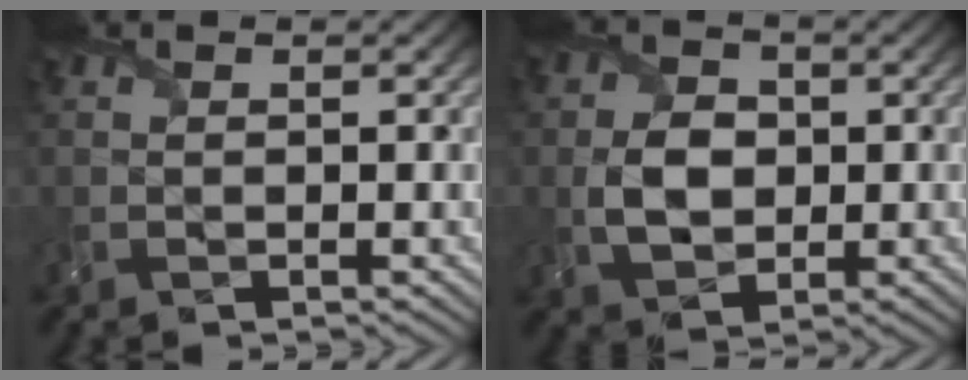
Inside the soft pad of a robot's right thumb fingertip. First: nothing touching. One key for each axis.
{"total": 5.0, "fx": -0.3, "fy": 3.8, "fz": 3.2, "tx": -0.071, "ty": -0.003, "tz": -0.007}